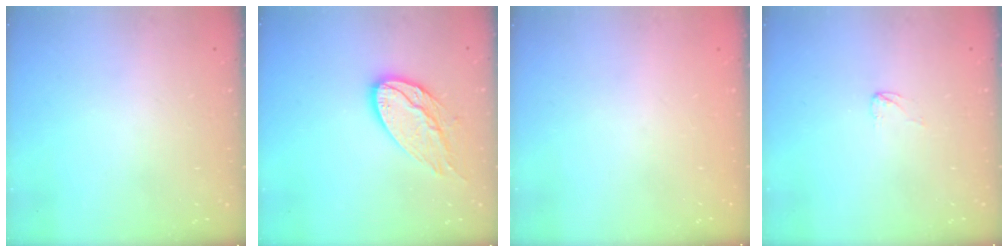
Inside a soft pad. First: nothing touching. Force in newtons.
{"total": 12.9, "press": 12.9, "slide": 1.0}
{"total": 0.0}
{"total": 2.6, "press": 2.6, "slide": 0.2}